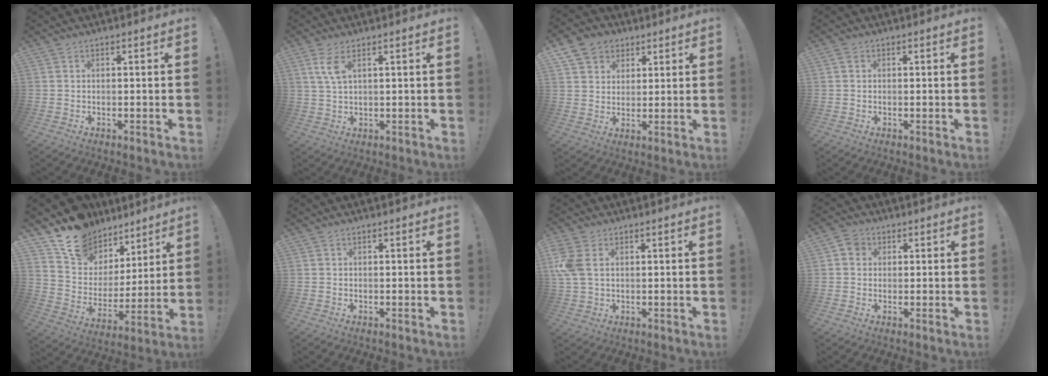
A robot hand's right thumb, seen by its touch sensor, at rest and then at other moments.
{"total": 4.9, "force": [2.2, 1.5, 4.1], "torque": [-0.066, -0.007, 0.037]}
{"total": 8.5, "force": [4.4, 7.0, 2.0], "torque": [-0.026, -0.027, 0.089]}
{"total": 0.7, "force": [0.3, 0.7, 0.1], "torque": [-0.003, 0.005, 0.004]}
{"total": 15.0, "force": [11.7, 9.0, 2.7], "torque": [-0.057, -0.091, 0.229]}
{"total": 0.0}
{"total": 7.5, "force": [1.9, 4.9, 5.2], "torque": [-0.123, -0.002, 0.039]}
{"total": 3.9, "force": [1.0, 3.4, 1.6], "torque": [-0.025, 0.008, 0.019]}